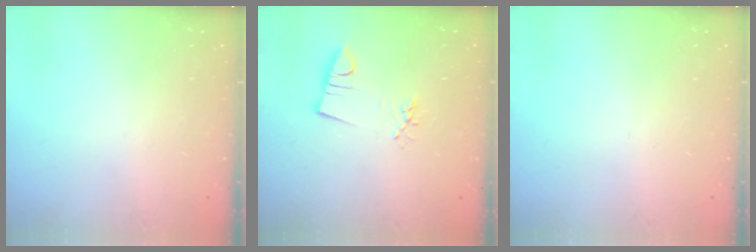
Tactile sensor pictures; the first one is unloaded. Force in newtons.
{"total": 3.0, "press": 1.4, "slide": 2.6}
{"total": 0.0}